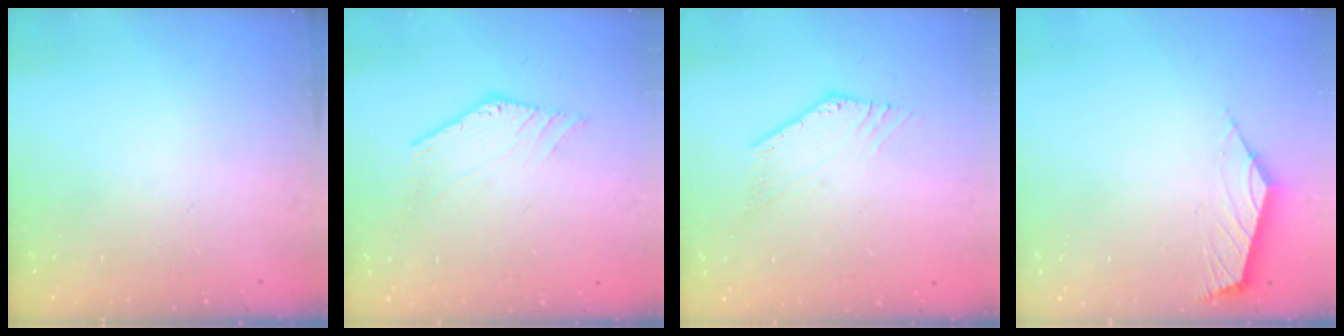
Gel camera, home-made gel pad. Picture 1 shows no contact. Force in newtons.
{"total": 0.0}
{"total": 0.0}
{"total": 2.7, "press": 2.6, "slide": 0.6}